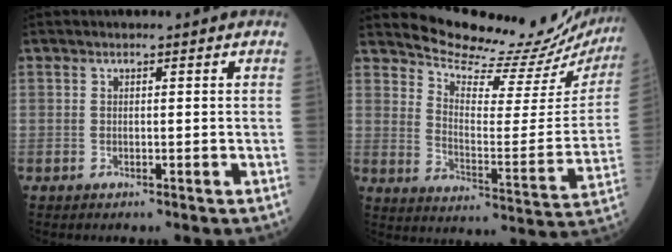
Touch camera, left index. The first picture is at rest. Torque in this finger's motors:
{"motor_torque": [0.94, -1.20, -0.01, -0.03]}